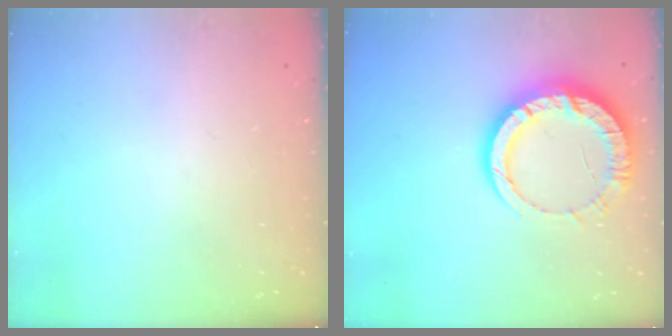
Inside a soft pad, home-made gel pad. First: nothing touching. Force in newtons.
{"total": 14.4, "press": 14.3, "slide": 1.4}